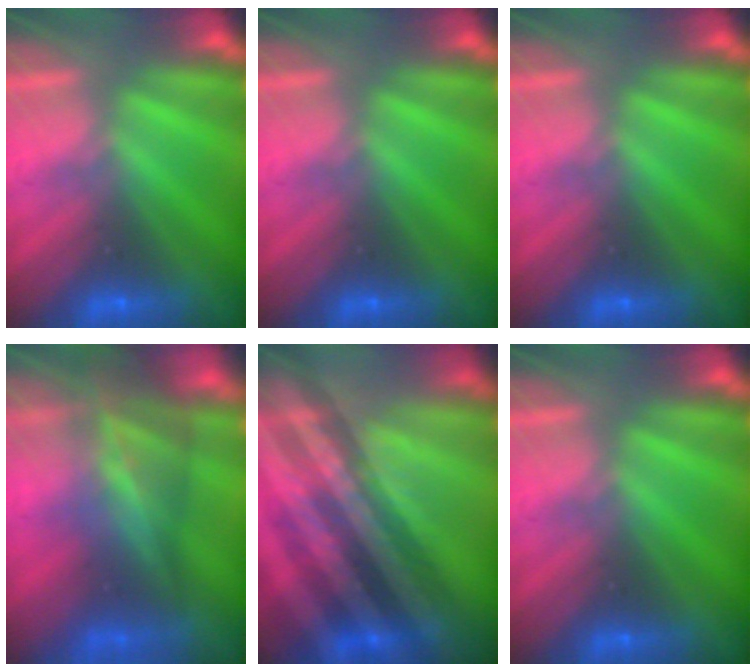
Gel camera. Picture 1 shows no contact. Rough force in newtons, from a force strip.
{"total": 0.0}
{"total": 0.0}
{"total": 7.9}
{"total": 3.5}
{"total": 0.0}